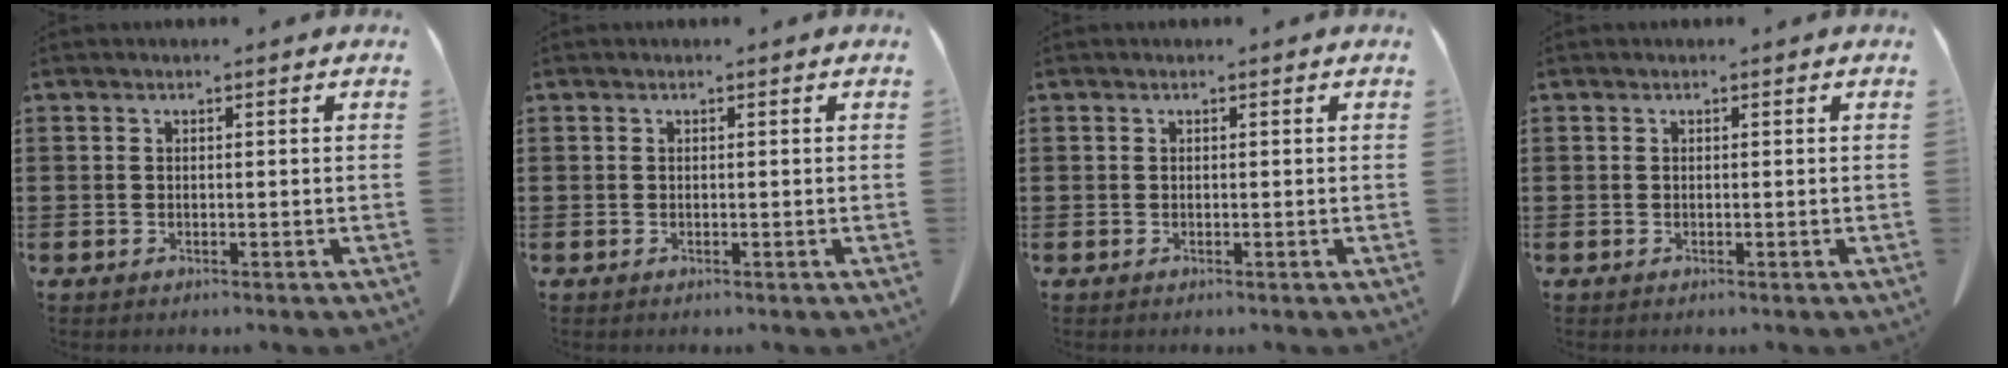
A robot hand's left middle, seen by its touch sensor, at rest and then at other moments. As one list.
[{"total": 0.0}, {"total": 0.0}, {"total": 0.0}]